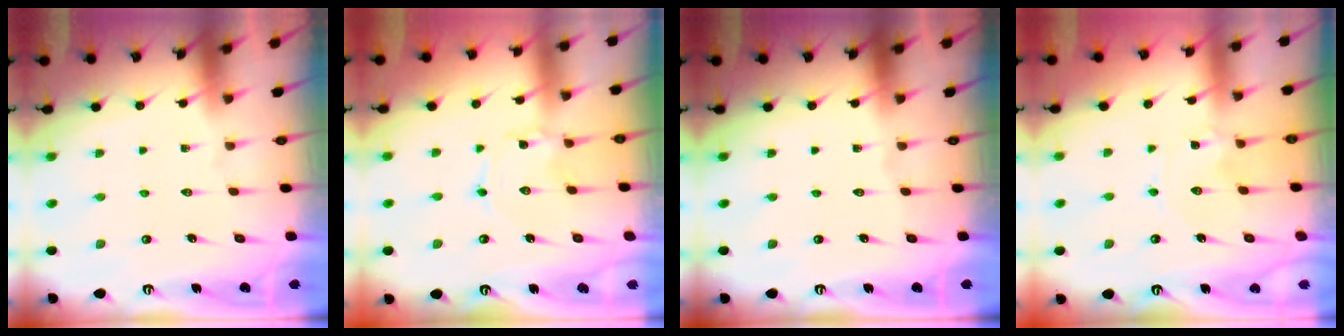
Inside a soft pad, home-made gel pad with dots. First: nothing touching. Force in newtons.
{"total": 1.2, "press": 1.2, "slide": 0.1}
{"total": 0.0}
{"total": 2.0, "press": 2.0, "slide": 0.3}